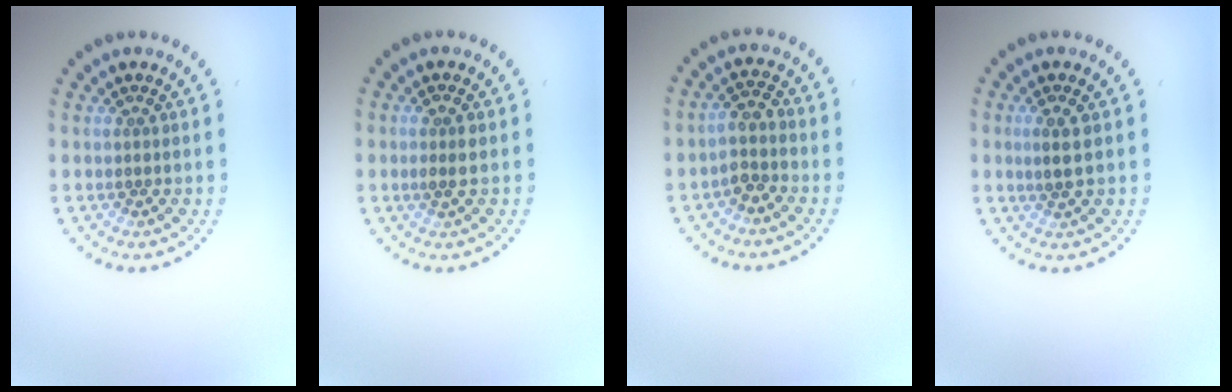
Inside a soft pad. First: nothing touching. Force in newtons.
{"total": 1.3, "press": 1.2, "slide": 0.5}
{"total": 2.4, "press": 2.0, "slide": 1.3}
{"total": 1.8, "press": 1.7, "slide": 0.8}